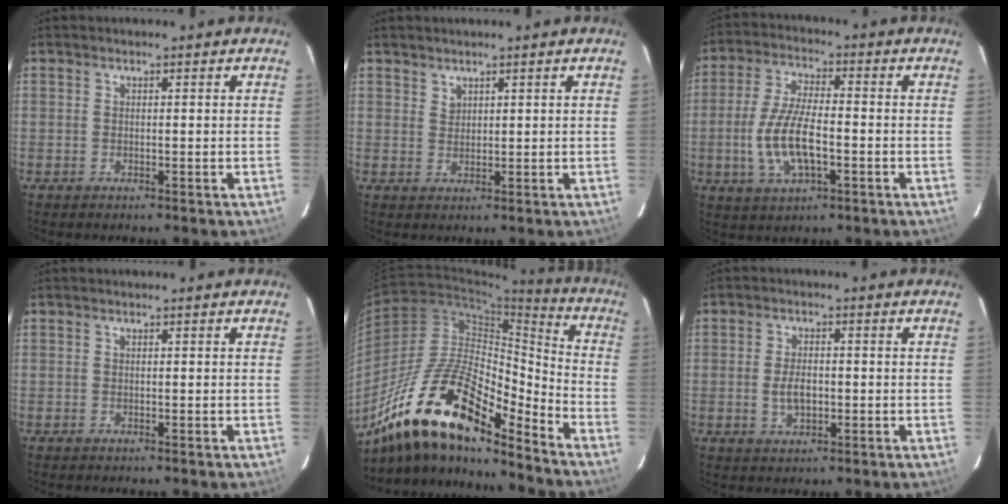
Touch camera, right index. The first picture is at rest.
{"total": 1.6, "force": [1.4, 0.7, 0.2], "torque": [0.002, 0.003, 0.027]}
{"total": 11.2, "force": [-2.6, 4.3, 10.0], "torque": [-0.206, -0.003, -0.047]}
{"total": 0.0}
{"total": 21.8, "force": [-16.2, 6.1, 13.3], "torque": [-0.242, -0.010, -0.300]}
{"total": 4.5, "force": [-0.8, 2.6, 3.6], "torque": [-0.070, -0.002, -0.009]}